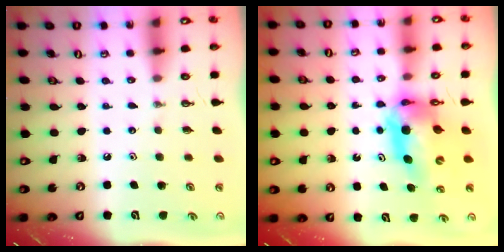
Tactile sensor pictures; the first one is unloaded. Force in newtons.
{"total": 10.8, "press": 10.8, "slide": 1.1}